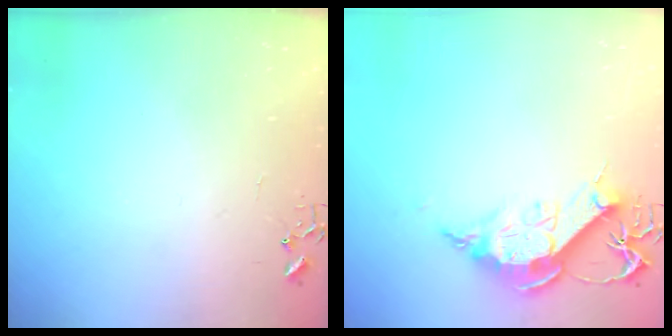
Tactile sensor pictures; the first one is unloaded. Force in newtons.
{"total": 13.0, "press": 13.0, "slide": 1.1}